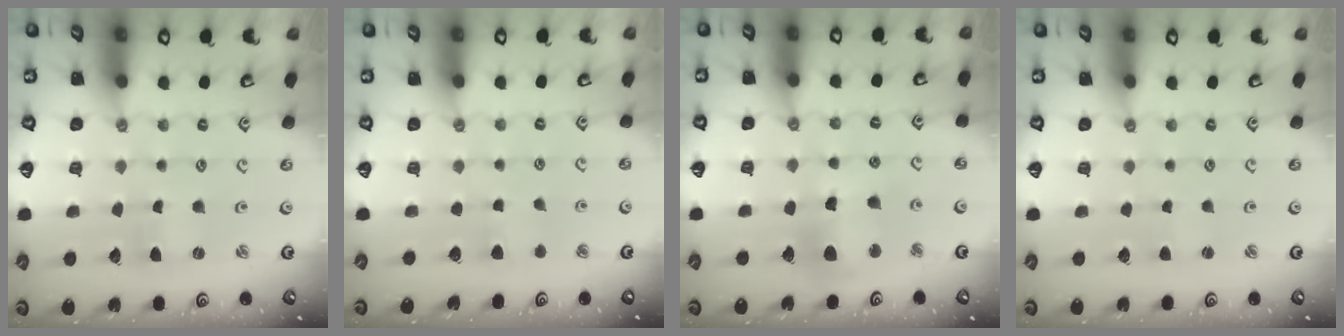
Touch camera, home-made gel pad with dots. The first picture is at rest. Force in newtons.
{"total": 3.8, "press": 3.7, "slide": 0.7}
{"total": 11.1, "press": 10.8, "slide": 2.2}
{"total": 1.0, "press": 1.0, "slide": 0.2}